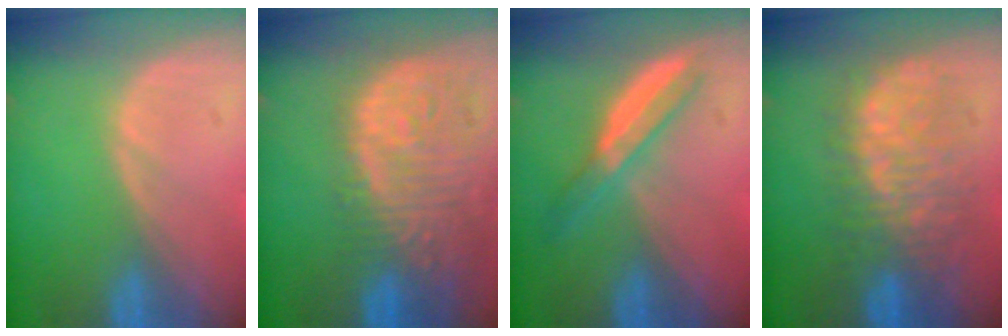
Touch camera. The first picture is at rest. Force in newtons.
{"total": 14.3, "press": 11.7, "slide": 8.2}
{"total": 5.3, "press": 4.6, "slide": 2.6}
{"total": 8.8, "press": 8.8, "slide": 0.6}